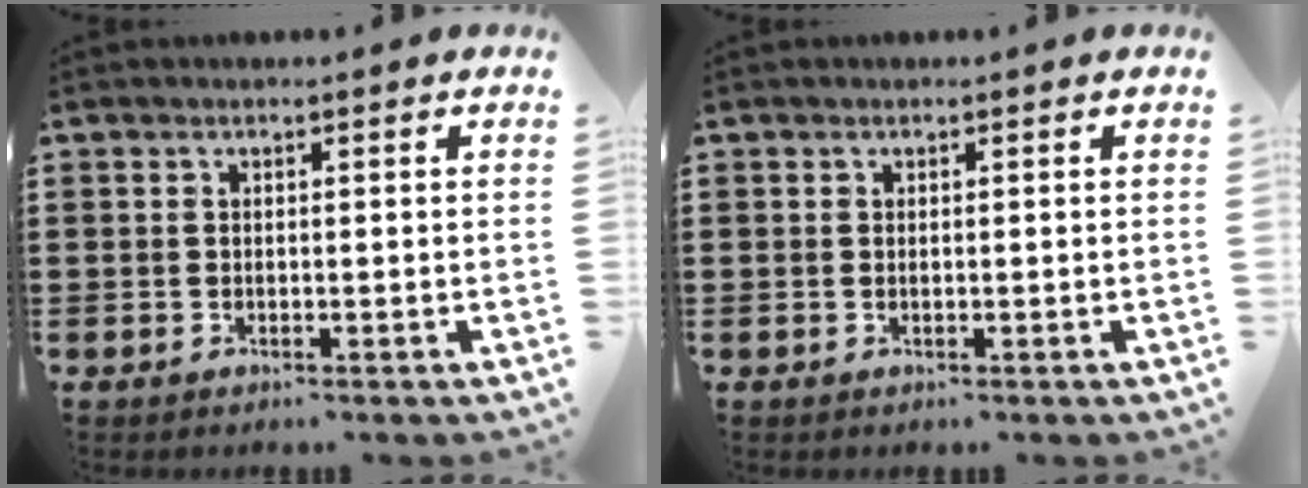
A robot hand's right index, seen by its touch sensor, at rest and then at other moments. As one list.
[{"total": 0.0}]